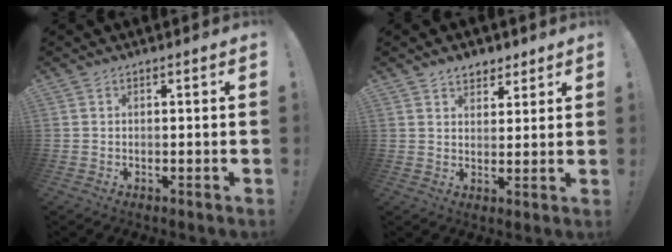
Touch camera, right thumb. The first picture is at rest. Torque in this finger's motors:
{"motor_torque": [0.00, 0.01, 0.03, -0.02, 0.00]}